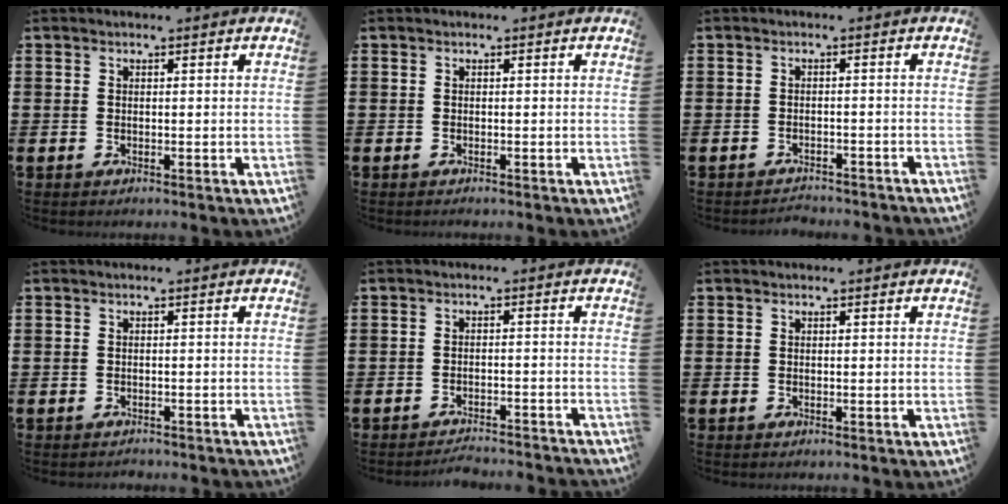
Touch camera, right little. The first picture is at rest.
{"total": 0.0}
{"total": 1.6, "force": [-1.6, 0.0, -0.2], "torque": [-0.004, 0.004, -0.033]}
{"total": 0.7, "force": [-0.7, 0.0, -0.1], "torque": [-0.002, -0.001, -0.013]}
{"total": 2.3, "force": [-2.3, -0.1, 0.1], "torque": [-0.007, 0.004, -0.047]}
{"total": 0.0}